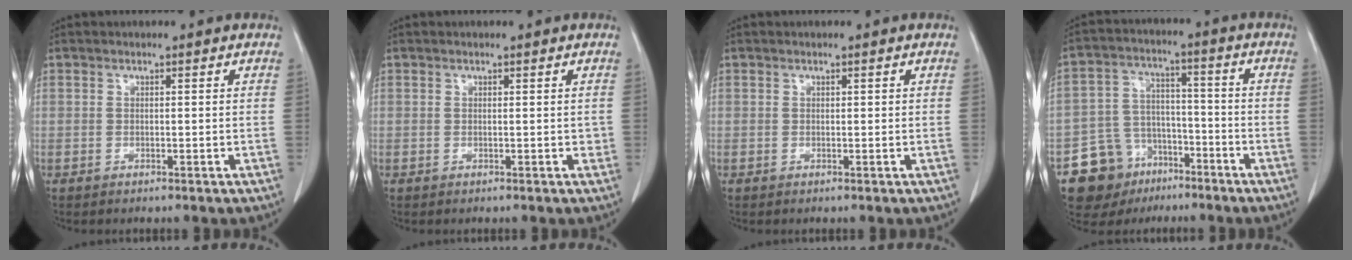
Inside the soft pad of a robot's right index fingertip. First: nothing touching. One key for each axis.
{"total": 0.5, "fx": 0.1, "fy": 0.3, "fz": 0.4, "tx": -0.004, "ty": 0.001, "tz": 0.002}
{"total": 0.0}
{"total": 11.1, "fx": -7.3, "fy": 8.2, "fz": 2.1, "tx": -0.044, "ty": 0.050, "tz": -0.119}